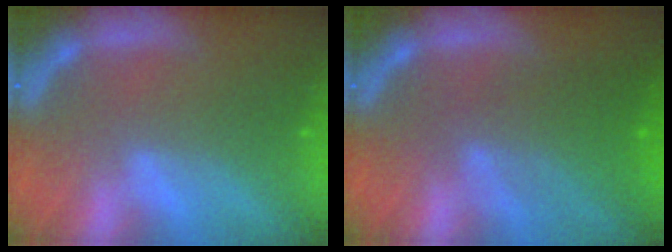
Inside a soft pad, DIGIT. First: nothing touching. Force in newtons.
{"total": 5.6}